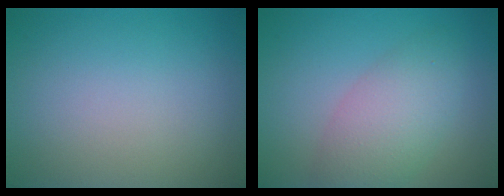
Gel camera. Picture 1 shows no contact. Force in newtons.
{"total": 4.8, "press": 4.8, "slide": 0.2}